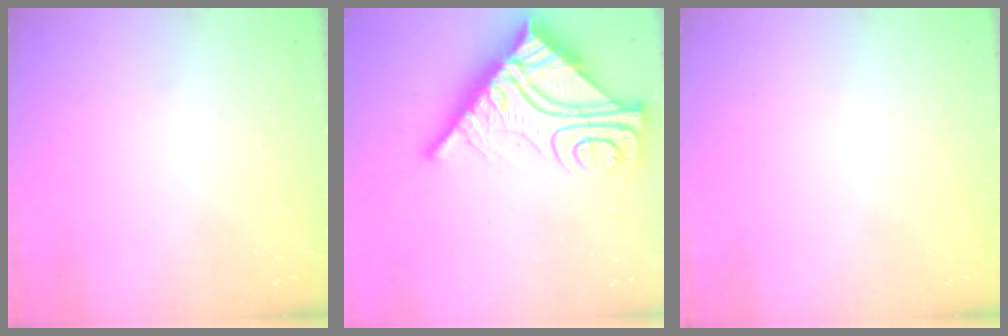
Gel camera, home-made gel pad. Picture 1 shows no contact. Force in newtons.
{"total": 18.5, "press": 18.4, "slide": 2.0}
{"total": 0.0}